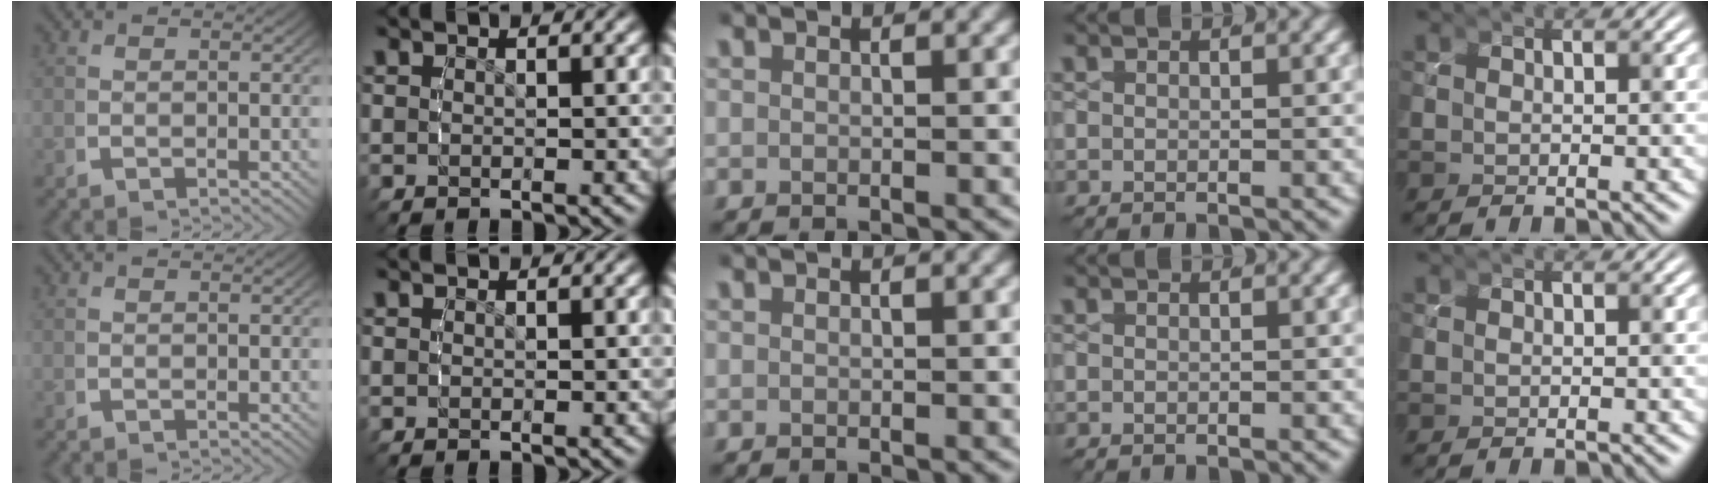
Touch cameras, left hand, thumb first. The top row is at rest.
{}